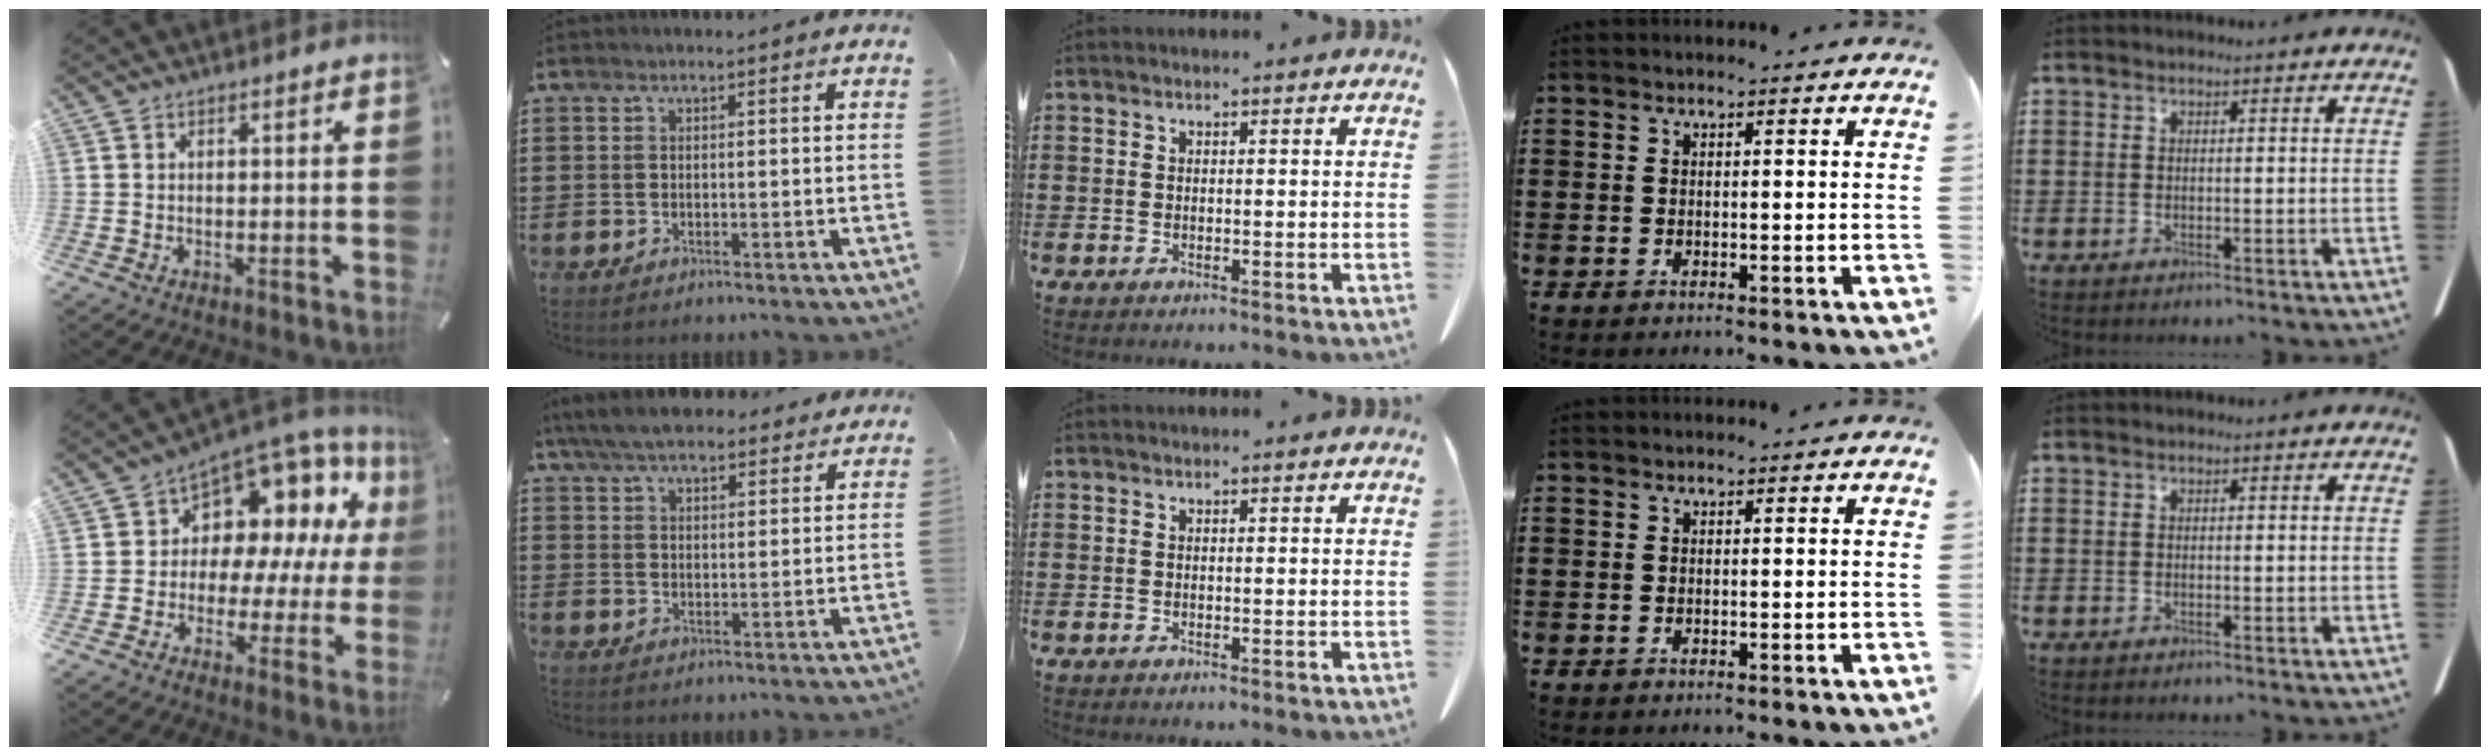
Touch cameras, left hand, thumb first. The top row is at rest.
{"thumb": {"total": 9.0, "force": [5.0, 6.8, 3.3], "torque": [-0.059, -0.066, 0.094]}, "index": {"total": 6.5, "force": [5.6, 2.1, 2.5], "torque": [-0.067, -0.005, 0.106]}}